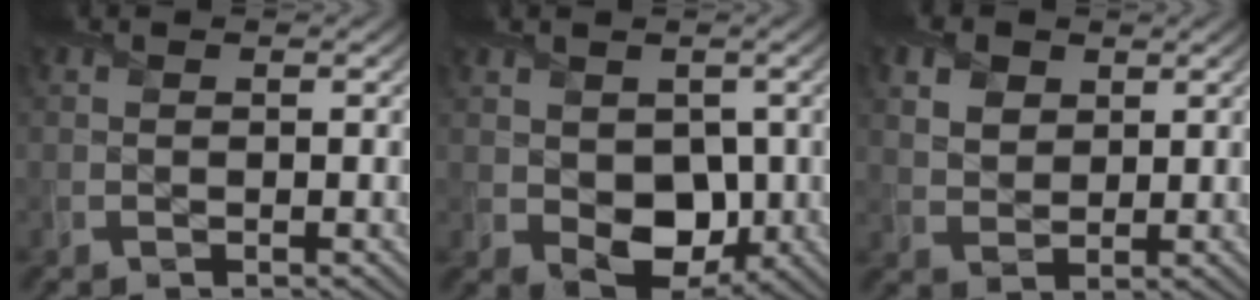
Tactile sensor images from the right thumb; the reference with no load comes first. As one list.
[{"total": 6.2, "force": [-0.1, 4.6, 4.2], "torque": [-0.092, -0.025, 0.010]}, {"total": 4.4, "force": [2.5, 3.0, 2.2], "torque": [-0.064, -0.001, 0.050]}]